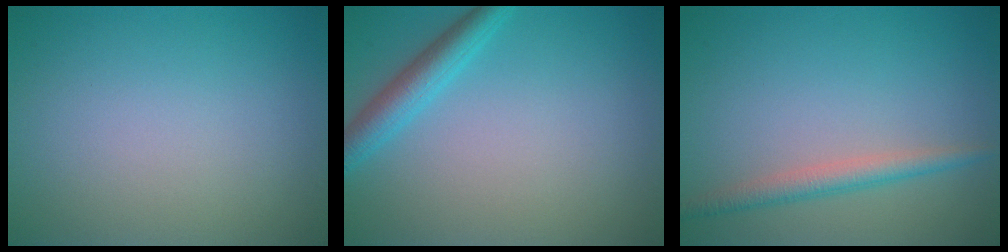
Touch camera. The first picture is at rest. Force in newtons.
{"total": 3.0, "press": 3.0, "slide": 0.2}
{"total": 2.4, "press": 2.4, "slide": 0.0}